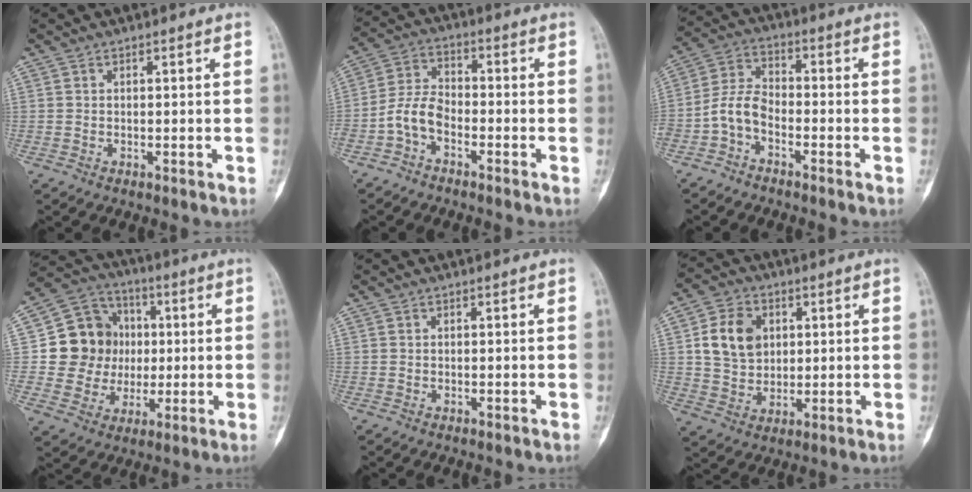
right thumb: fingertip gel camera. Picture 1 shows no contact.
{"total": 6.2, "force": [-3.0, 3.6, 4.1], "torque": [-0.081, 0.036, -0.070]}
{"total": 6.1, "force": [-3.0, 3.5, 4.0], "torque": [-0.080, 0.039, -0.073]}
{"total": 14.0, "force": [1.0, 12.9, 5.4], "torque": [-0.046, 0.017, 0.023]}
{"total": 0.0}
{"total": 10.3, "force": [2.5, 8.0, 6.0], "torque": [-0.082, -0.004, 0.048]}